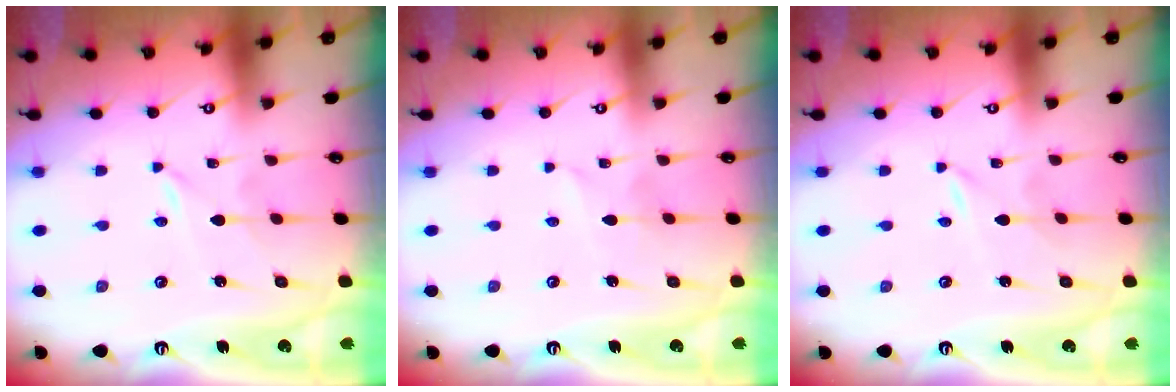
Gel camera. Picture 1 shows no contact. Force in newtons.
{"total": 1.9, "press": 1.9, "slide": 0.2}
{"total": 0.0}